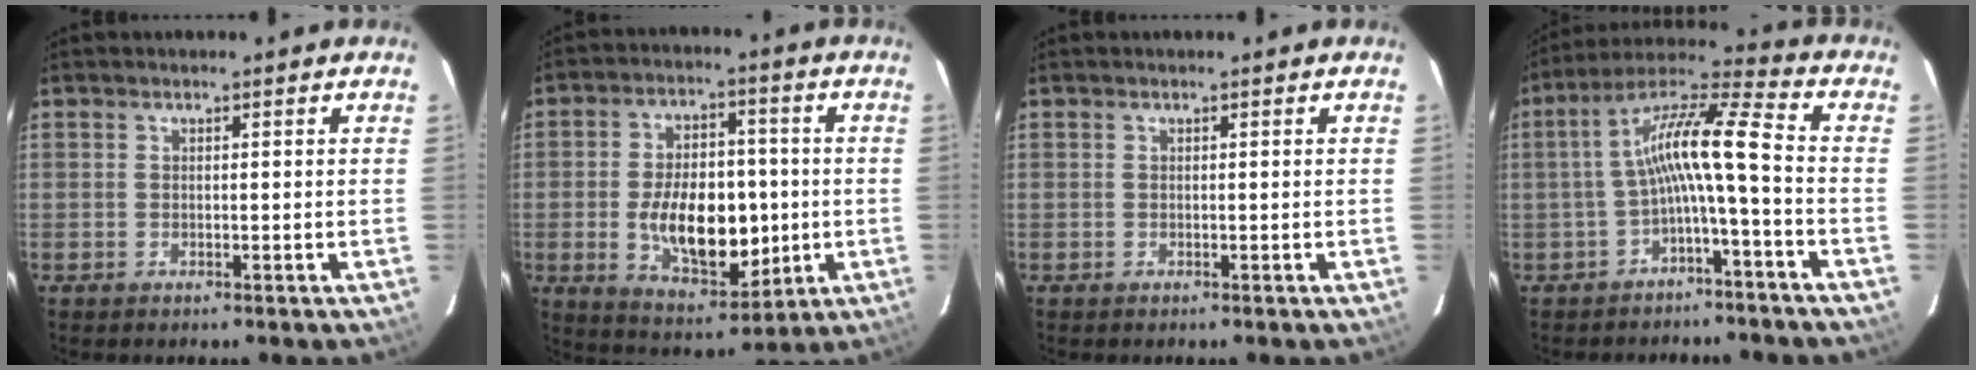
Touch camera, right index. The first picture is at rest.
{"total": 16.0, "force": [-2.0, 9.3, 12.9], "torque": [-0.228, 0.003, -0.010]}
{"total": 0.0}
{"total": 10.4, "force": [-2.5, 0.6, 10.1], "torque": [-0.206, 0.024, -0.048]}